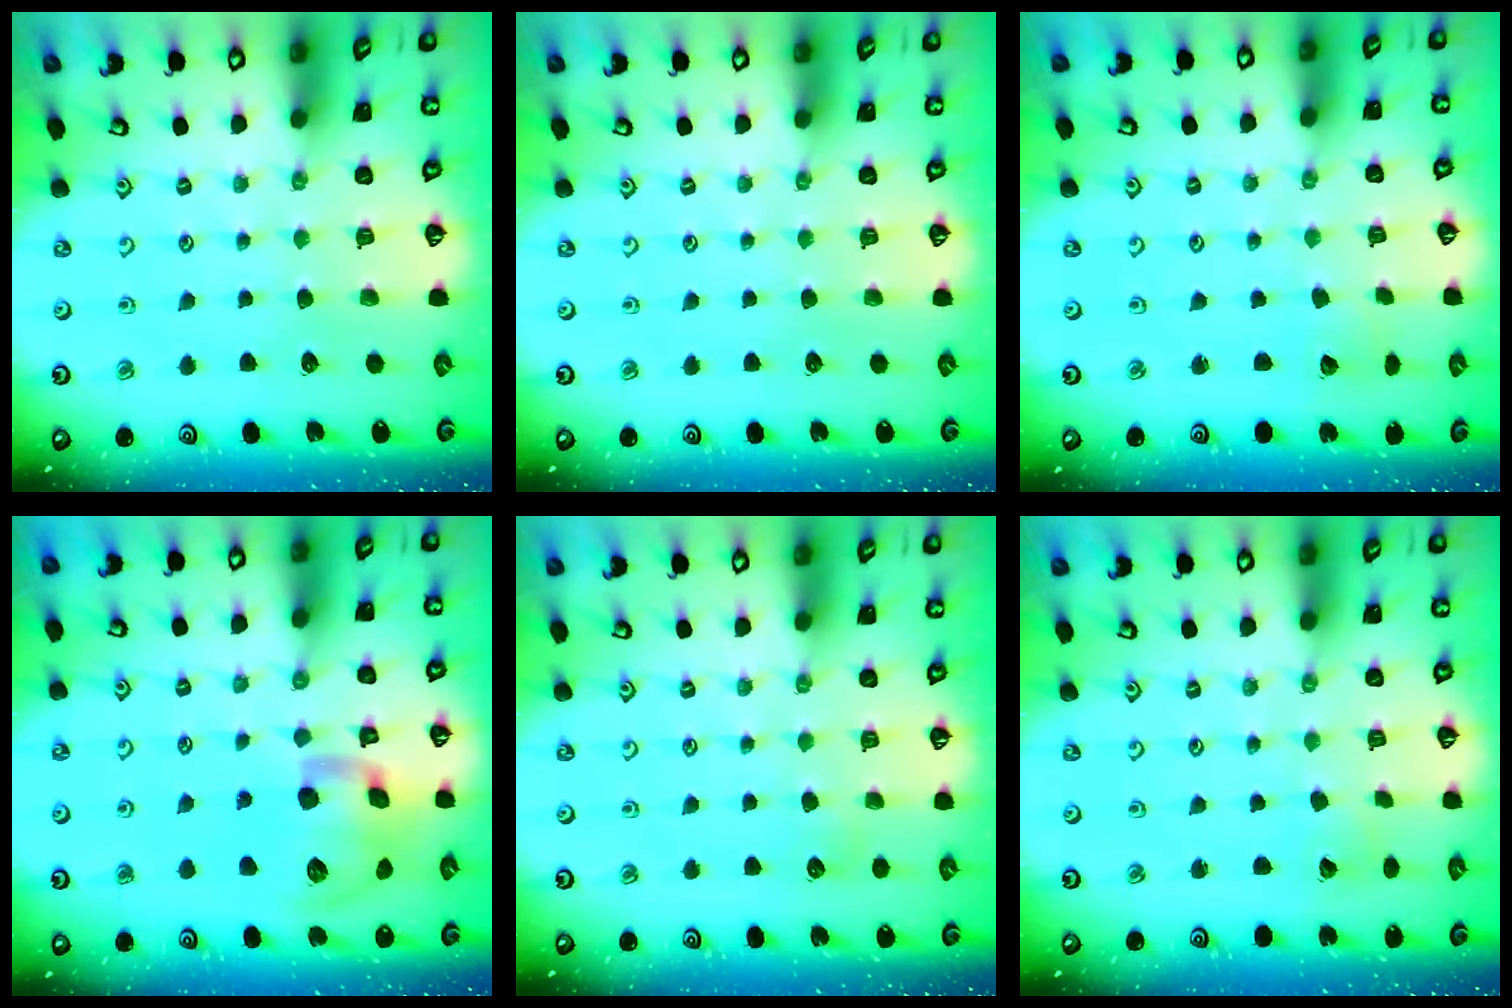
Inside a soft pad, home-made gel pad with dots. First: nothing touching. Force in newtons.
{"total": 0.0}
{"total": 2.6, "press": 2.6, "slide": 0.2}
{"total": 15.8, "press": 15.5, "slide": 2.6}
{"total": 4.9, "press": 4.8, "slide": 0.6}
{"total": 2.6, "press": 2.6, "slide": 0.3}